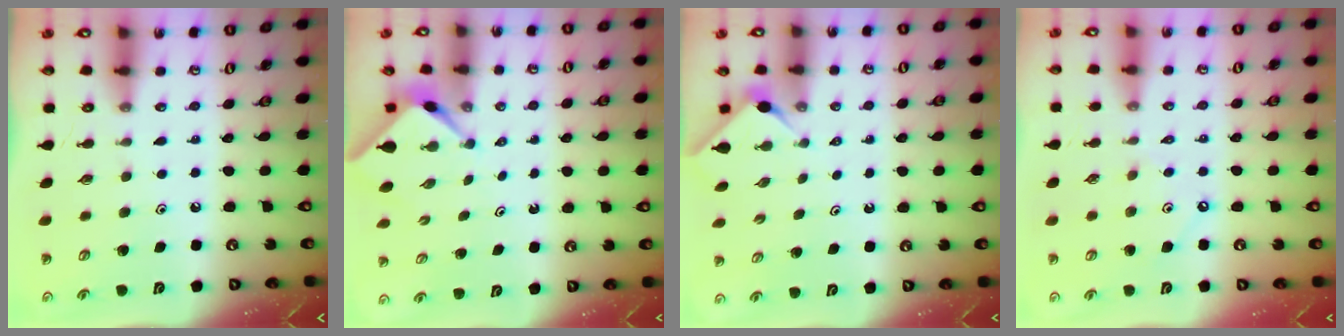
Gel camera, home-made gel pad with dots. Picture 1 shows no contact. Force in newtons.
{"total": 2.3, "press": 2.3, "slide": 0.3}
{"total": 2.7, "press": 2.6, "slide": 0.4}
{"total": 2.9, "press": 2.9, "slide": 0.5}